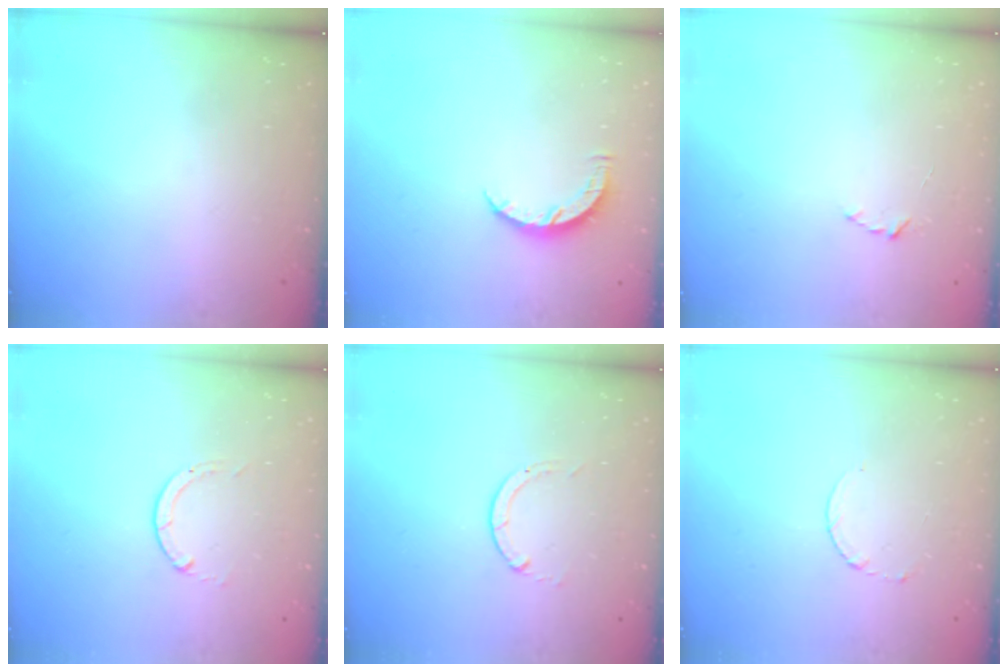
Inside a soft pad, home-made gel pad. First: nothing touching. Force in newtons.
{"total": 5.2, "press": 5.2, "slide": 0.5}
{"total": 1.9, "press": 1.9, "slide": 0.2}
{"total": 0.6, "press": 0.5, "slide": 0.1}
{"total": 0.6, "press": 0.5, "slide": 0.1}
{"total": 2.5, "press": 2.5, "slide": 0.3}